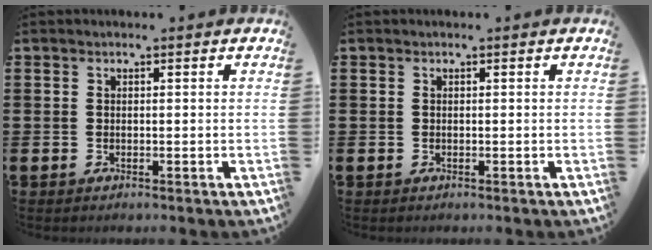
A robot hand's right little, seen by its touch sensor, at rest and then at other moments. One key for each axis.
{"total": 0.0}